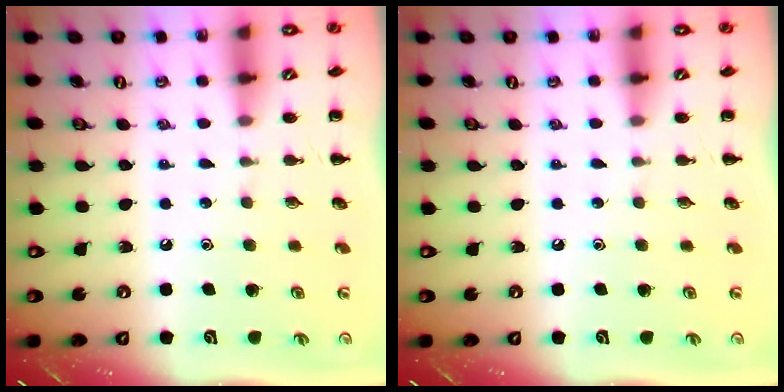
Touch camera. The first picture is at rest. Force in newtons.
{"total": 0.0}